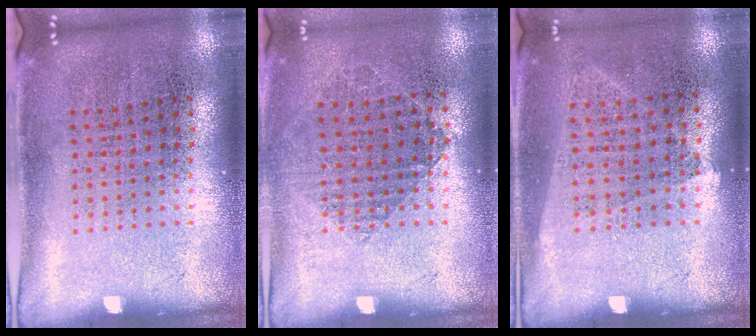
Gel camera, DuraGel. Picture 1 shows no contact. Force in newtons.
{"total": 0.8, "press": 0.7, "slide": 0.3}
{"total": 1.0, "press": 0.9, "slide": 0.6}